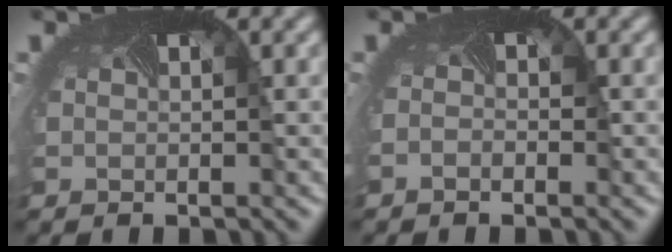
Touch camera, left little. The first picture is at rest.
{"total": 0.6, "force": [-0.6, 0.1, -0.1], "torque": [-0.014, -0.009, -0.010]}